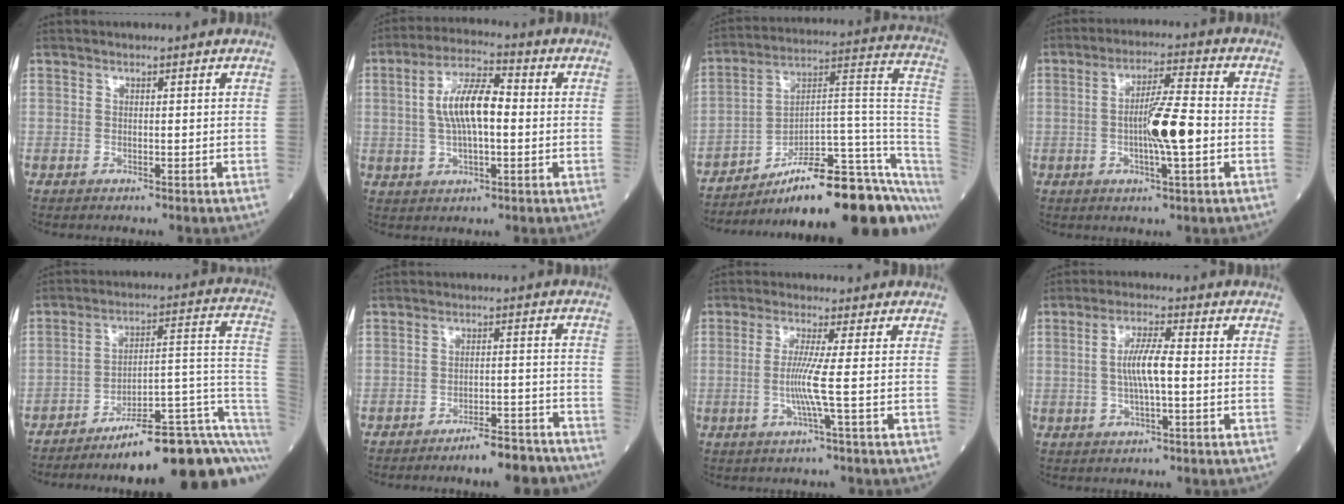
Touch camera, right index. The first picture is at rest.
{"total": 9.1, "force": [0.5, 2.8, 8.6], "torque": [-0.173, 0.015, 0.007]}
{"total": 23.3, "force": [-16.1, 3.0, 16.6], "torque": [-0.145, 0.046, -0.244]}
{"total": 8.9, "force": [-1.2, 0.7, 8.8], "torque": [-0.151, 0.003, -0.025]}
{"total": 18.3, "force": [-11.5, 2.0, 14.1], "torque": [-0.117, 0.055, -0.171]}
{"total": 6.6, "force": [-5.7, 1.6, 2.9], "torque": [-0.028, 0.010, -0.089]}
{"total": 4.9, "force": [-0.6, -1.2, 4.7], "torque": [-0.101, -0.010, -0.016]}
{"total": 5.7, "force": [-0.1, 0.7, 5.7], "torque": [-0.115, 0.004, -0.005]}